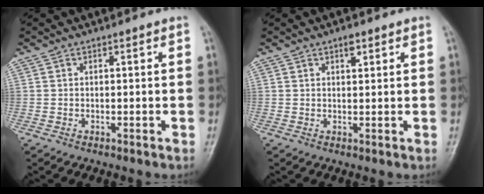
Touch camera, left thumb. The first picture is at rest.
{"total": 2.0, "force": [1.2, 0.9, 1.3], "torque": [-0.014, -0.005, 0.018]}